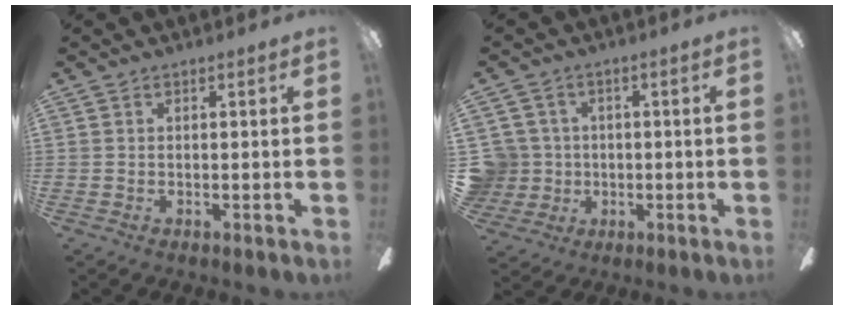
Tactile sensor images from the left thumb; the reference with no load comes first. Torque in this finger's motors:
{"motor_torque": [-0.11, 0.11, -0.14, 0.12, 0.00]}